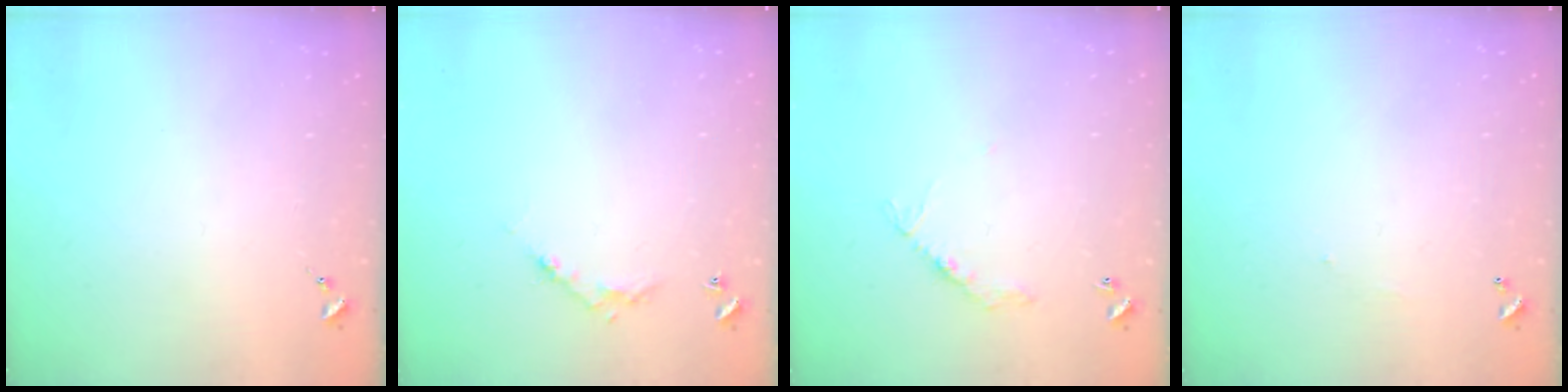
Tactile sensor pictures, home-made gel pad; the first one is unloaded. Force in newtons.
{"total": 5.2, "press": 5.2, "slide": 0.3}
{"total": 6.4, "press": 6.4, "slide": 0.4}
{"total": 3.7, "press": 3.7, "slide": 0.2}